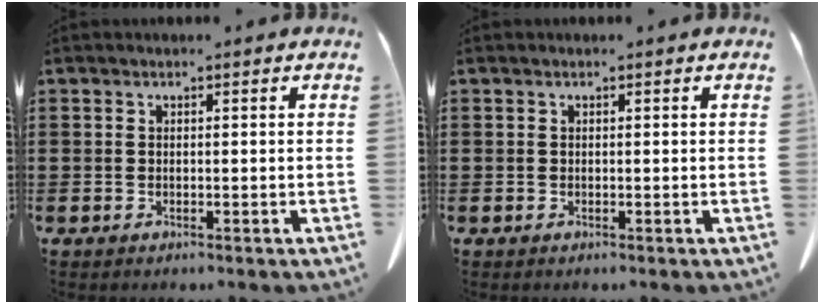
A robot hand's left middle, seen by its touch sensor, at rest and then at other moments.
{"total": 0.0}